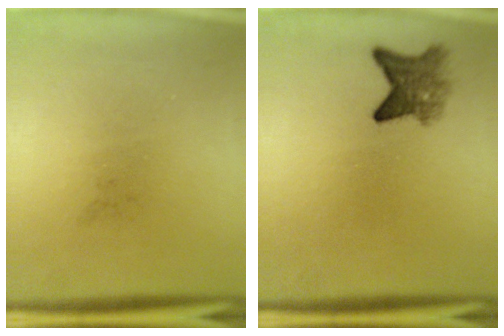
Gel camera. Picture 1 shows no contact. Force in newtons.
{"total": 4.5}